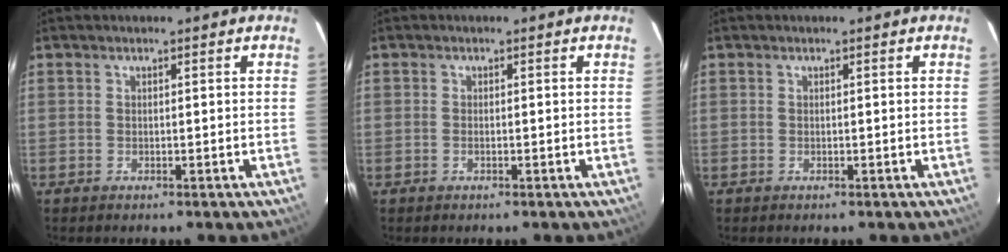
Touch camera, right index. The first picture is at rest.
{"total": 0.6, "force": [-0.3, 0.3, 0.4], "torque": [-0.007, 0.000, -0.005]}
{"total": 0.0}